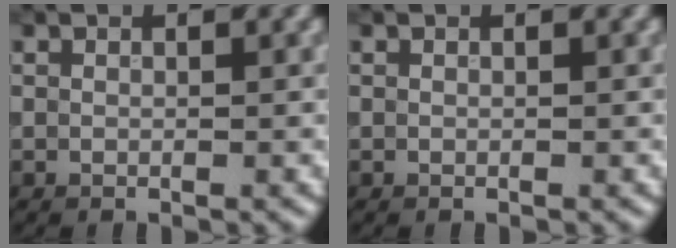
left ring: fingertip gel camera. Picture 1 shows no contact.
{"total": 0.0}